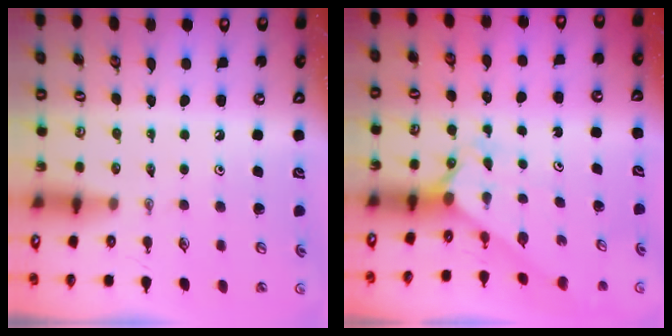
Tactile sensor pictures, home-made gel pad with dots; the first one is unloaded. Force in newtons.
{"total": 1.5, "press": 1.5, "slide": 0.1}